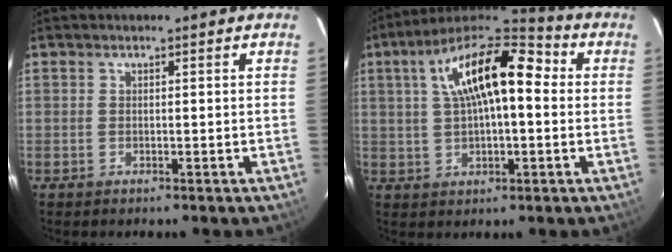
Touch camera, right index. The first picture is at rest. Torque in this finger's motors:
{"motor_torque": [0.73, -0.01, 0.69, 0.21]}